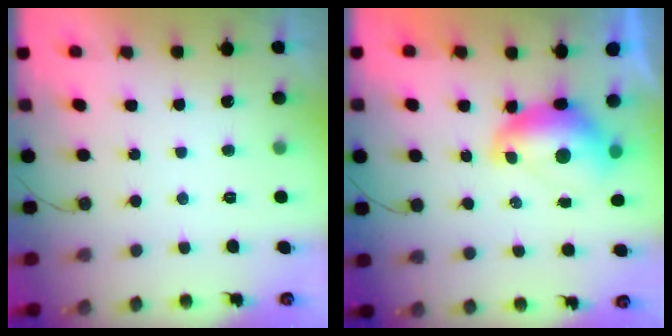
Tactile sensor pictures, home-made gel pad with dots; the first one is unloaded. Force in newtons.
{"total": 8.9, "press": 8.8, "slide": 1.0}